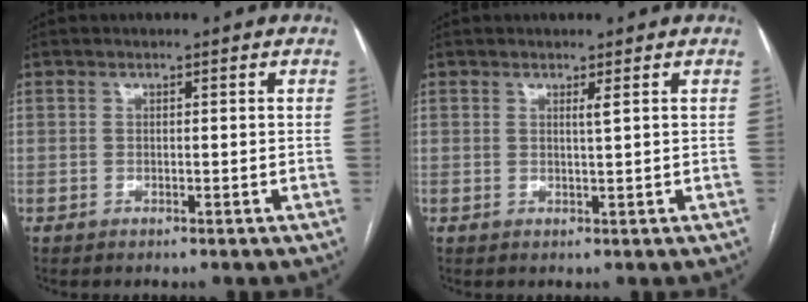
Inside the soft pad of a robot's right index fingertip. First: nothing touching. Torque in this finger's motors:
{"motor_torque": [0.05, 0.00, 0.03, 0.01]}